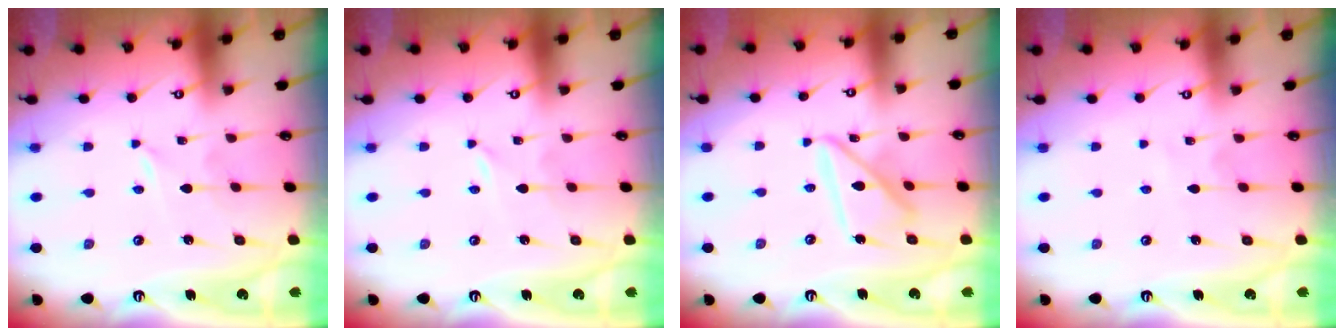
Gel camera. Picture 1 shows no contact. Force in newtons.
{"total": 0.0}
{"total": 14.1, "press": 14.0, "slide": 1.4}
{"total": 2.5, "press": 2.5, "slide": 0.3}